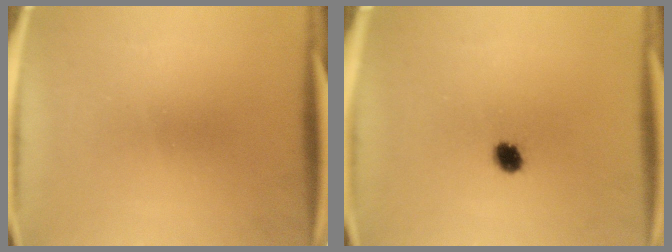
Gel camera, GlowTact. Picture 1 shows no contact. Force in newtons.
{"total": 3.3}